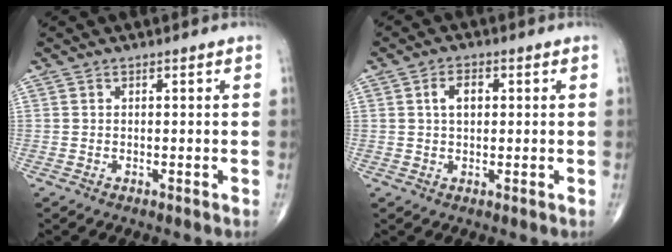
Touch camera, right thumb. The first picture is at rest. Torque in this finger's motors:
{"motor_torque": [0.37, 0.75, 0.64, 0.09, 0.01]}